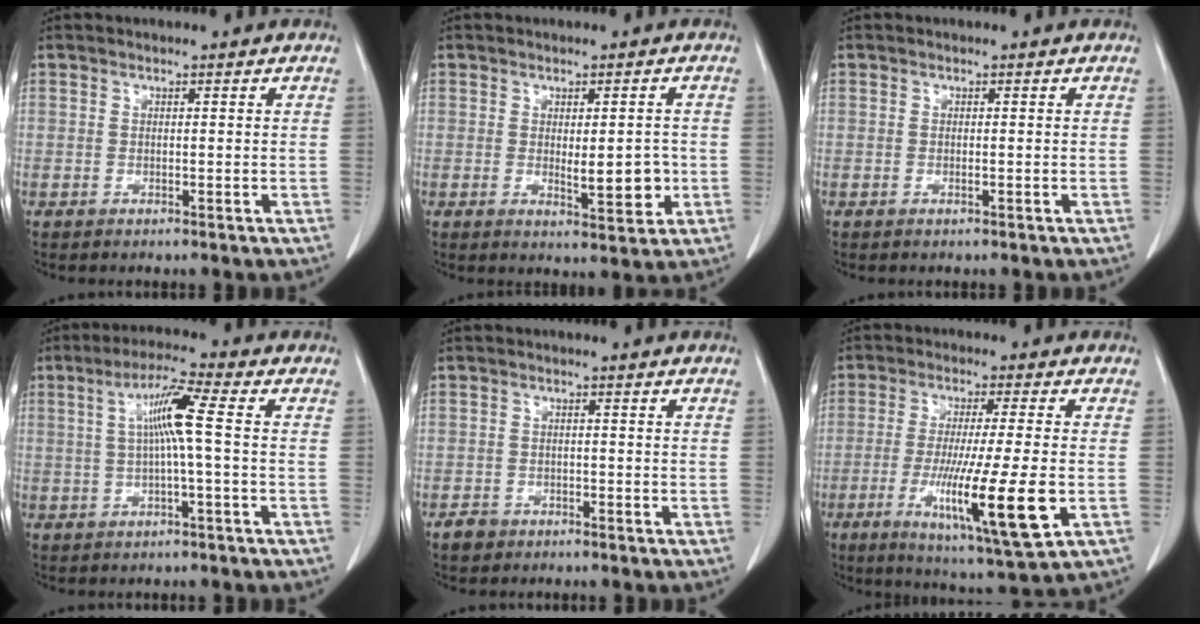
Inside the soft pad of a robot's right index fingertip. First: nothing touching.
{"total": 5.3, "force": [-0.5, 1.7, 4.9], "torque": [-0.064, -0.007, 0.003]}
{"total": 0.0}
{"total": 6.8, "force": [0.6, -0.3, 6.8], "torque": [-0.129, 0.014, 0.009]}
{"total": 2.3, "force": [-1.7, 1.6, 0.1], "torque": [-0.008, 0.006, -0.027]}
{"total": 14.6, "force": [-3.7, 0.2, 14.1], "torque": [-0.249, -0.039, -0.057]}